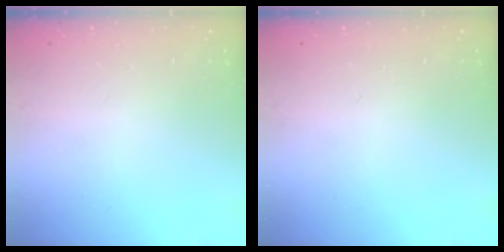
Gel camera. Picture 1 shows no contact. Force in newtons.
{"total": 0.0}